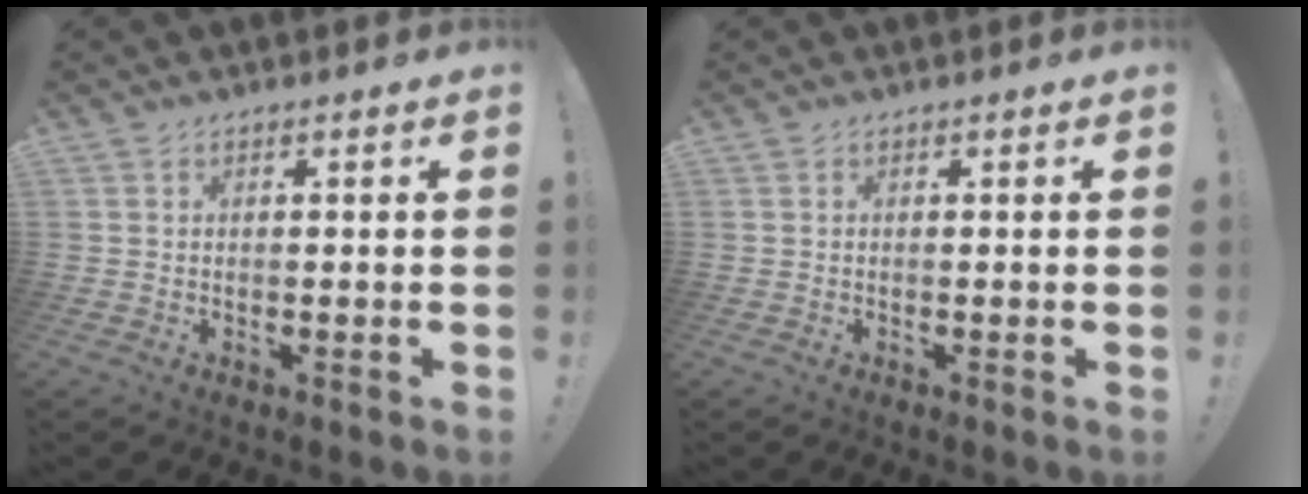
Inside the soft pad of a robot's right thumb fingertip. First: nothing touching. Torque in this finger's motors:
{"motor_torque": [-0.34, 0.04, -0.05, 0.13, 0.00]}